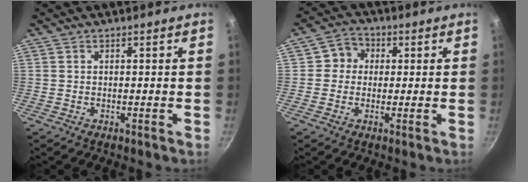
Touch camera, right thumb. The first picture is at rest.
{"total": 4.9, "force": [0.6, 4.6, 1.6], "torque": [0.009, 0.008, -0.004]}